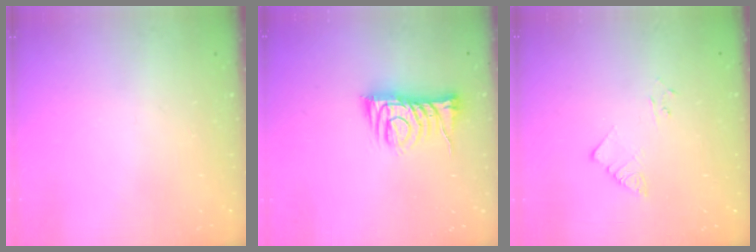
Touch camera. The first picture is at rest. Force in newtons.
{"total": 9.2, "press": 9.2, "slide": 0.6}
{"total": 2.2, "press": 2.2, "slide": 0.2}